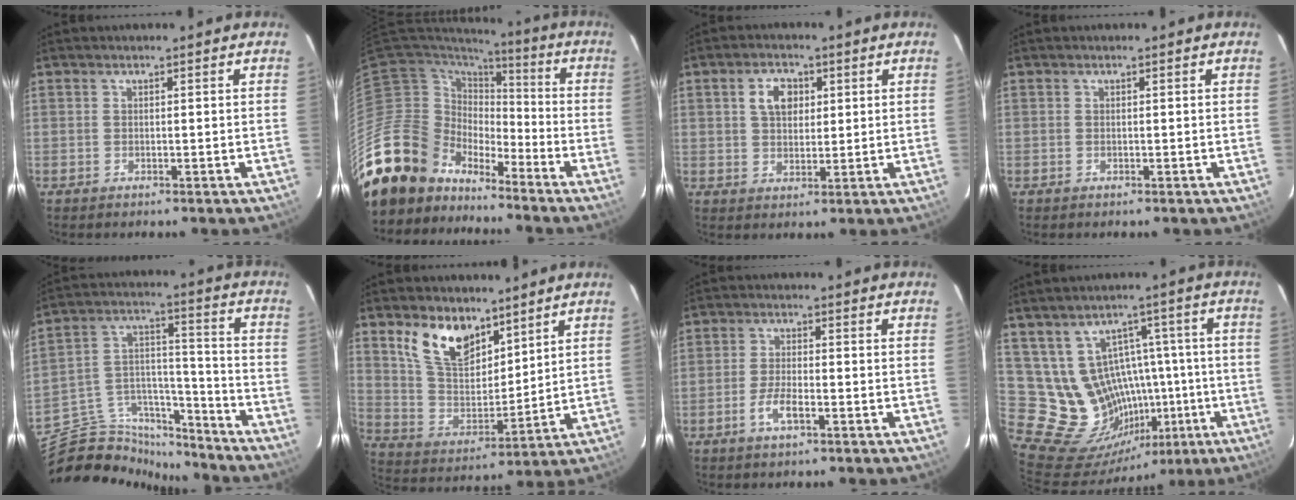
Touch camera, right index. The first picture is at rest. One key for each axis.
{"total": 17.1, "fx": -13.5, "fy": 9.9, "fz": 3.1, "tx": -0.086, "ty": 0.020, "tz": -0.243}
{"total": 5.4, "fx": 1.8, "fy": 3.7, "fz": 3.5, "tx": -0.058, "ty": 0.015, "tz": 0.035}
{"total": 0.0}
{"total": 18.1, "fx": -16.3, "fy": 6.1, "fz": 4.9, "tx": -0.099, "ty": 0.050, "tz": -0.270}
{"total": 12.9, "fx": 8.4, "fy": 6.9, "fz": 7.1, "tx": -0.144, "ty": 0.009, "tz": 0.168}
{"total": 4.1, "fx": -2.2, "fy": 0.9, "fz": 3.3, "tx": -0.075, "ty": -0.001, "tz": -0.043}
{"total": 17.1, "fx": -1.8, "fy": 15.9, "fz": 6.1, "tx": -0.141, "ty": 0.034, "tz": 0.015}